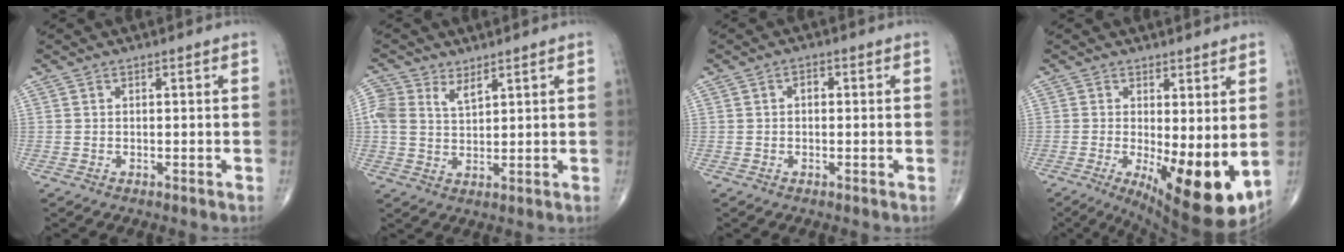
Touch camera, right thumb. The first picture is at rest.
{"total": 5.0, "force": [2.8, 3.0, 3.0], "torque": [-0.049, -0.005, 0.057]}
{"total": 1.7, "force": [0.2, 1.1, 1.2], "torque": [-0.015, 0.007, 0.001]}
{"total": 13.4, "force": [-1.6, 4.5, 12.5], "torque": [-0.181, -0.031, -0.010]}